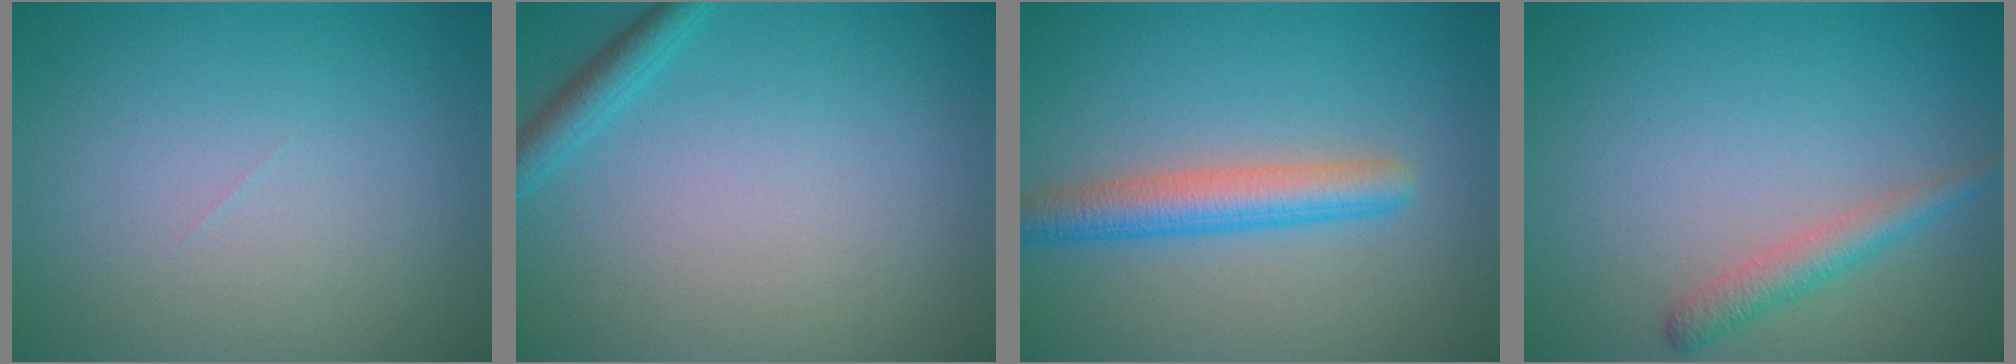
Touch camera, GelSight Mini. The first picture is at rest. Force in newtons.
{"total": 1.9, "press": 1.9, "slide": 0.1}
{"total": 4.1, "press": 4.1, "slide": 0.1}
{"total": 2.2, "press": 2.2, "slide": 0.1}